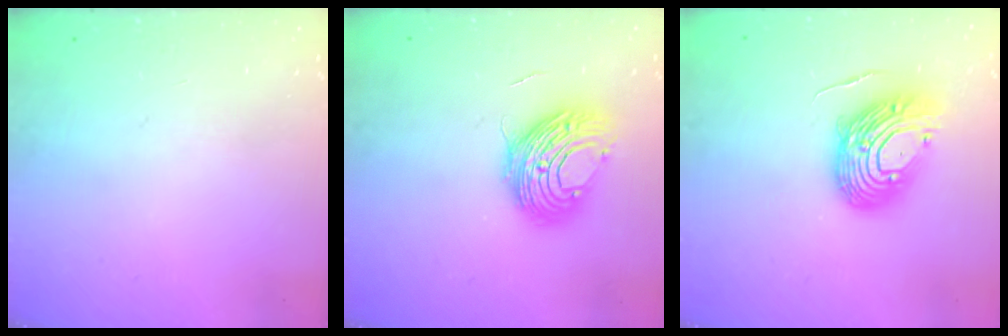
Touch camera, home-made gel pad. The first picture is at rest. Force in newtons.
{"total": 11.0, "press": 11.0, "slide": 0.6}
{"total": 14.3, "press": 14.2, "slide": 1.4}